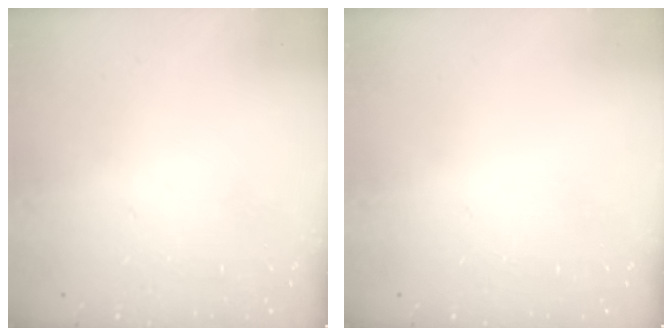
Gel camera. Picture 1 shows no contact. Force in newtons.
{"total": 0.0}